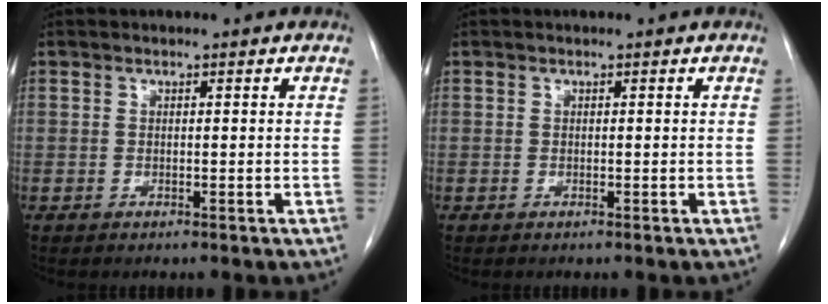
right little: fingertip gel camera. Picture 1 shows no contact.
{"total": 0.0}